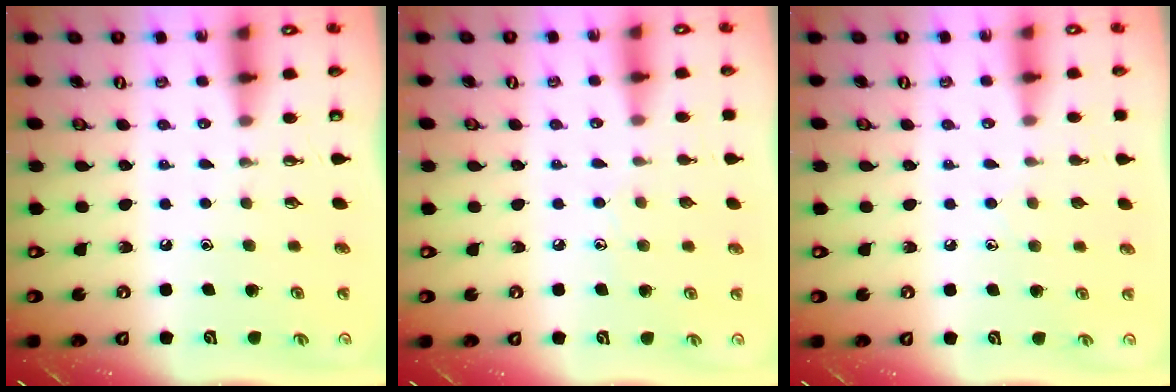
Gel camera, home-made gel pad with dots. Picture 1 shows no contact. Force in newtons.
{"total": 5.0, "press": 4.9, "slide": 0.5}
{"total": 6.8, "press": 6.8, "slide": 0.6}